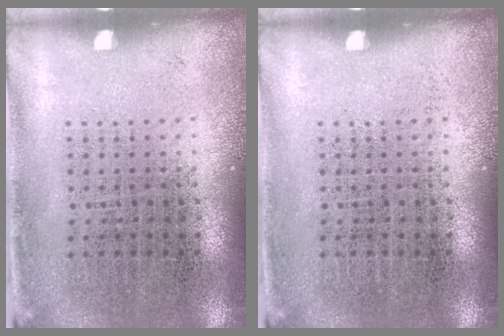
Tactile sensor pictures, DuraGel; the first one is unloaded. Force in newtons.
{"total": 0.0}